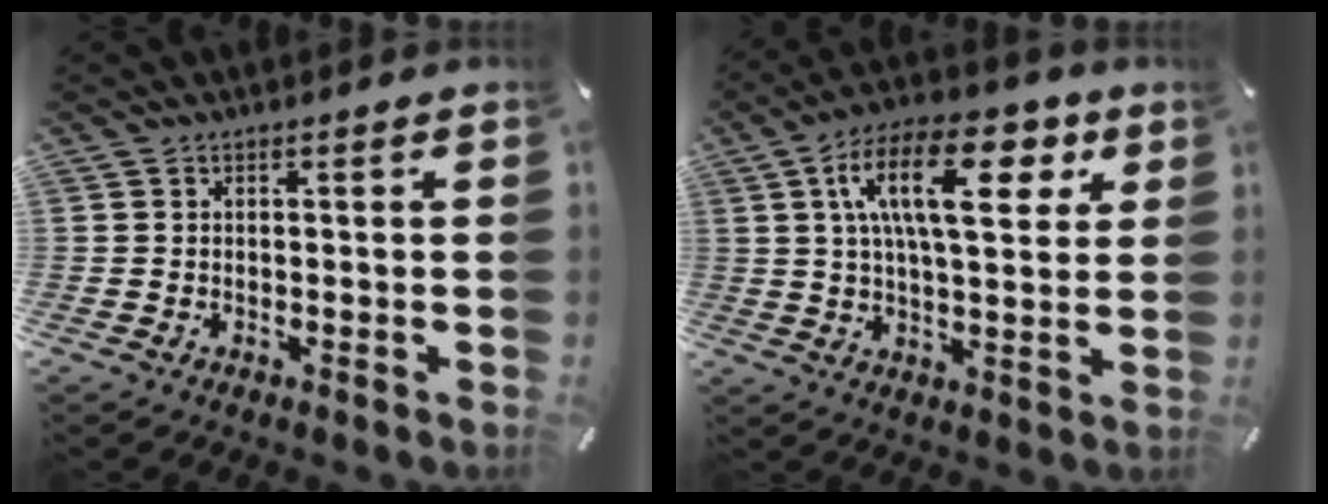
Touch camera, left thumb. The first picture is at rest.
{"total": 18.8, "force": [6.9, 8.6, 15.2], "torque": [-0.256, -0.003, 0.109]}